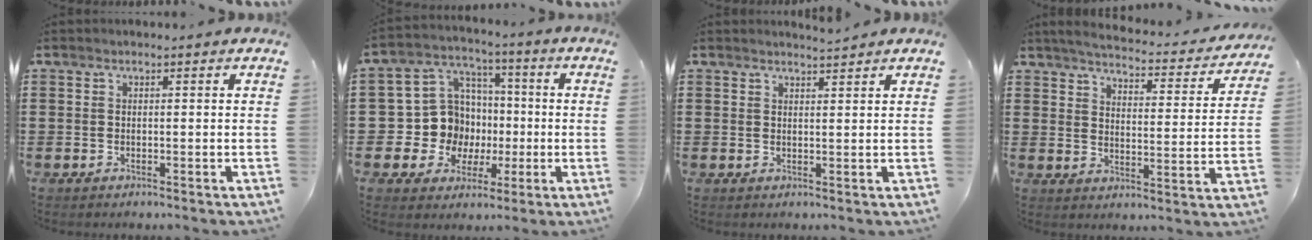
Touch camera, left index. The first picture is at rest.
{"total": 10.8, "force": [-0.6, 10.4, 3.0], "torque": [-0.105, 0.000, -0.003]}
{"total": 2.0, "force": [1.9, -0.1, 0.2], "torque": [-0.008, -0.002, 0.038]}
{"total": 3.9, "force": [3.7, 0.0, 1.1], "torque": [-0.045, -0.030, 0.057]}